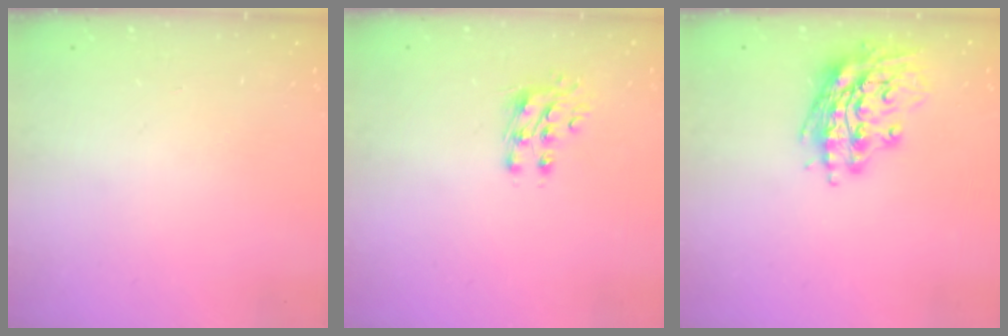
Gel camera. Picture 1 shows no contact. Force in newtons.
{"total": 7.8, "press": 7.7, "slide": 0.8}
{"total": 16.1, "press": 15.9, "slide": 2.1}